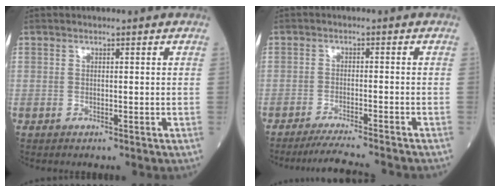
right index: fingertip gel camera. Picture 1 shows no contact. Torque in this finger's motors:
{"motor_torque": [-0.01, -0.21, 0.19, 0.05]}